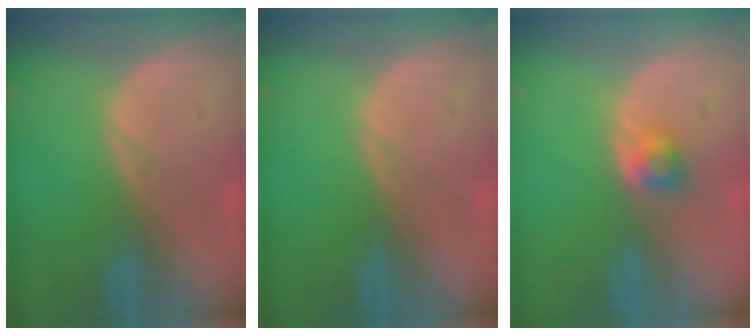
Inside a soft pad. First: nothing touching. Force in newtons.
{"total": 0.0}
{"total": 2.7, "press": 2.4, "slide": 1.2}